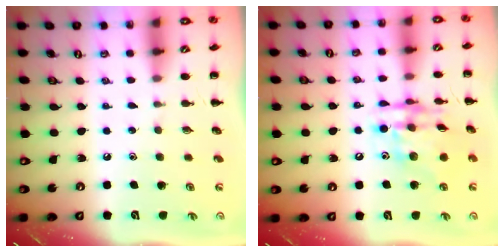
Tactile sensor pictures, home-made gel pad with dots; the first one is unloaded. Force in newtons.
{"total": 14.9, "press": 14.5, "slide": 3.3}